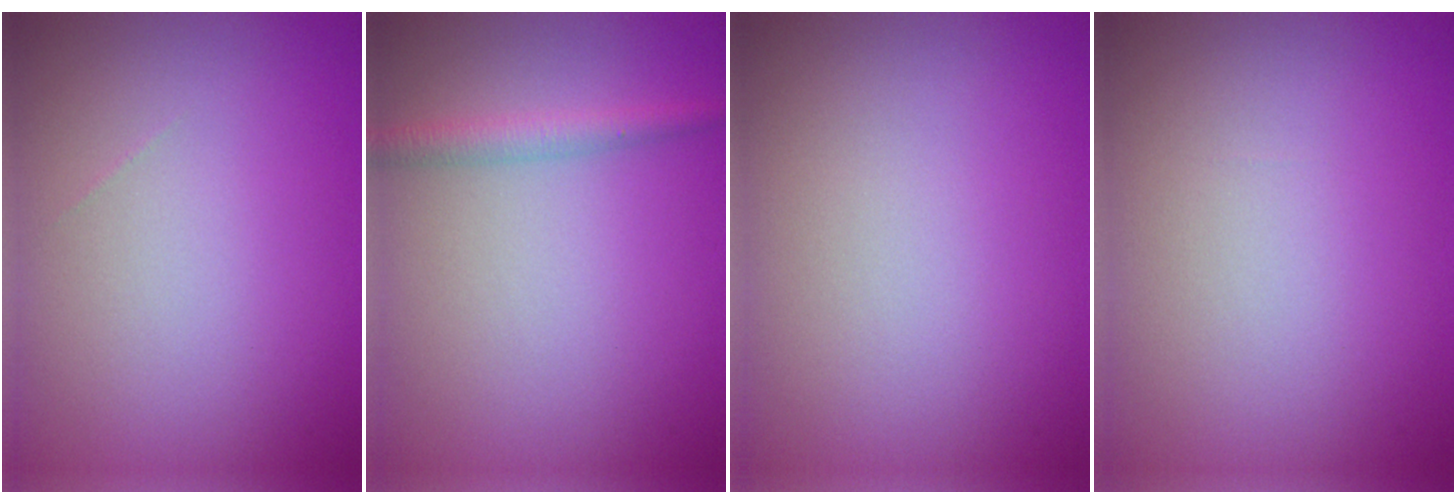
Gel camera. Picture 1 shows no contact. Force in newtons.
{"total": 2.0, "press": 2.0, "slide": 0.0}
{"total": 0.0}
{"total": 0.0}